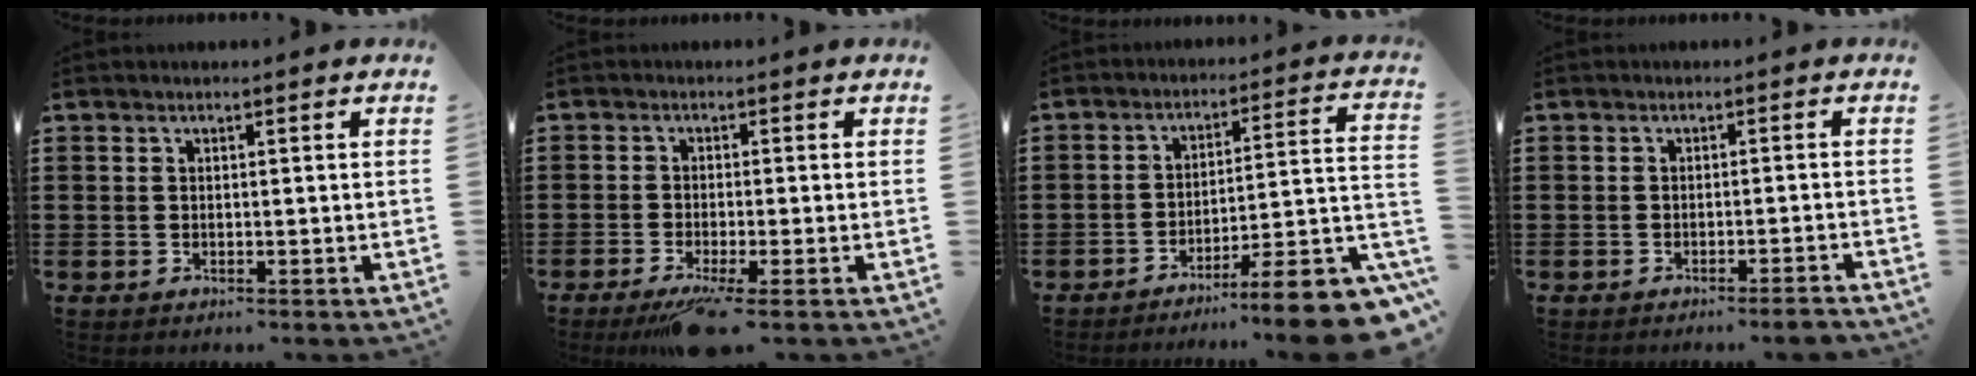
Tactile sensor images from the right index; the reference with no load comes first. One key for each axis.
{"total": 3.8, "fx": -2.4, "fy": -0.1, "fz": 3.0, "tx": -0.056, "ty": -0.013, "tz": -0.040}
{"total": 9.4, "fx": -7.2, "fy": 0.4, "fz": 6.1, "tx": -0.078, "ty": 0.001, "tz": -0.137}
{"total": 1.9, "fx": -1.6, "fy": -0.2, "fz": 1.0, "tx": -0.018, "ty": -0.001, "tz": -0.031}